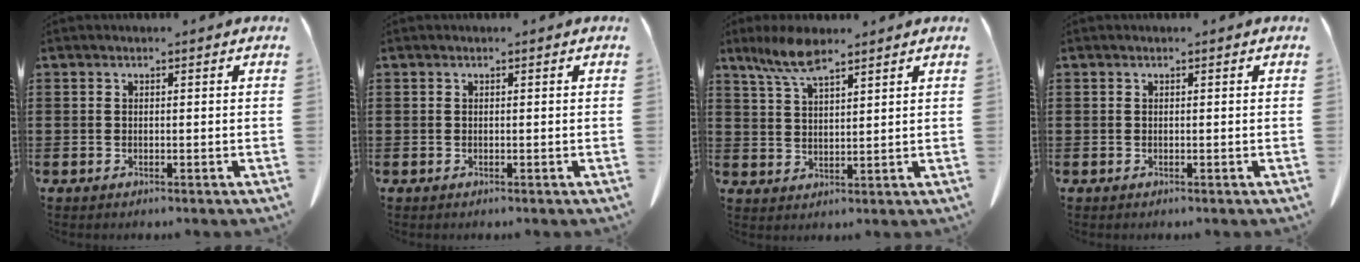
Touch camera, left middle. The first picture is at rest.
{"total": 0.0}
{"total": 6.3, "force": [4.5, 1.6, 4.1], "torque": [-0.092, -0.002, 0.082]}
{"total": 0.0}